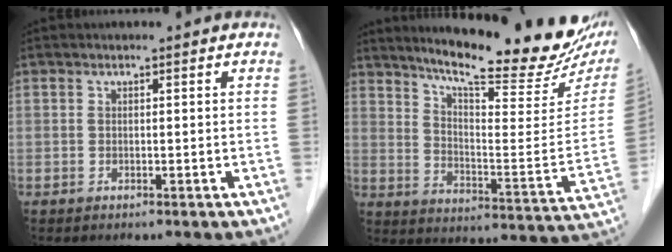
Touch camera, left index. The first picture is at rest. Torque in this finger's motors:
{"motor_torque": [0.78, -1.01, 0.56, 0.13]}